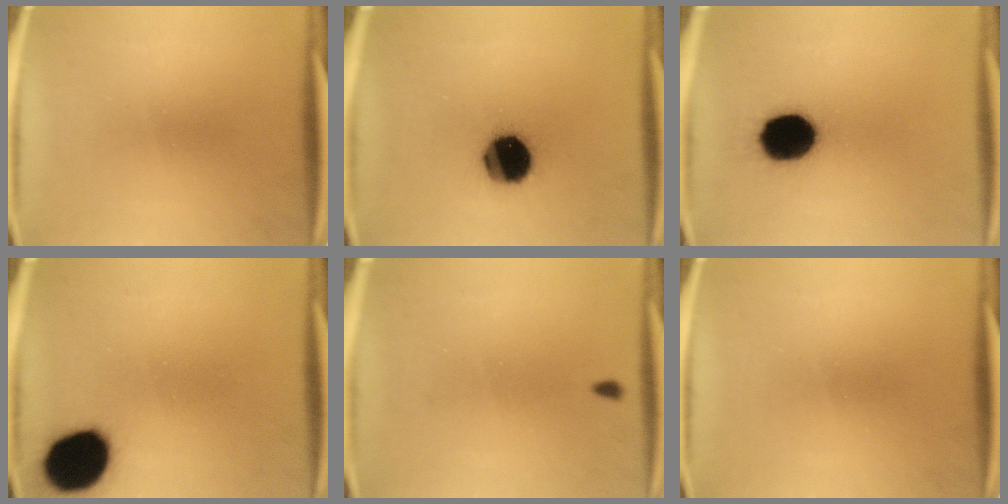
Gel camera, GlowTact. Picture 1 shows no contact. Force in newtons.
{"total": 16.0}
{"total": 16.2}
{"total": 13.0}
{"total": 0.8}
{"total": 0.0}